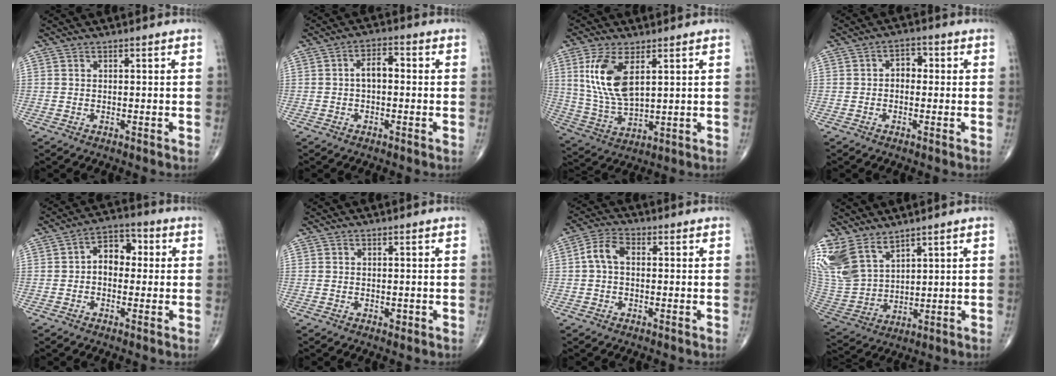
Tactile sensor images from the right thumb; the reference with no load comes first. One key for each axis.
{"total": 4.3, "fx": -0.2, "fy": 2.4, "fz": 3.5, "tx": -0.050, "ty": 0.018, "tz": -0.010}
{"total": 12.0, "fx": 4.3, "fy": 5.4, "fz": 9.9, "tx": -0.207, "ty": -0.016, "tz": 0.096}
{"total": 3.3, "fx": 0.0, "fy": 2.4, "fz": 2.3, "tx": -0.016, "ty": 0.014, "tz": -0.009}
{"total": 7.2, "fx": 0.3, "fy": 5.1, "fz": 5.1, "tx": -0.052, "ty": 0.027, "tz": -0.006}
{"total": 0.8, "fx": -0.2, "fy": 0.6, "fz": 0.6, "tx": -0.004, "ty": -0.001, "tz": -0.004}
{"total": 5.3, "fx": 0.2, "fy": 3.4, "fz": 4.1, "tx": -0.078, "ty": 0.017, "tz": -0.005}
{"total": 13.0, "fx": 8.9, "fy": 6.9, "fz": 6.6, "tx": -0.143, "ty": -0.032, "tz": 0.202}